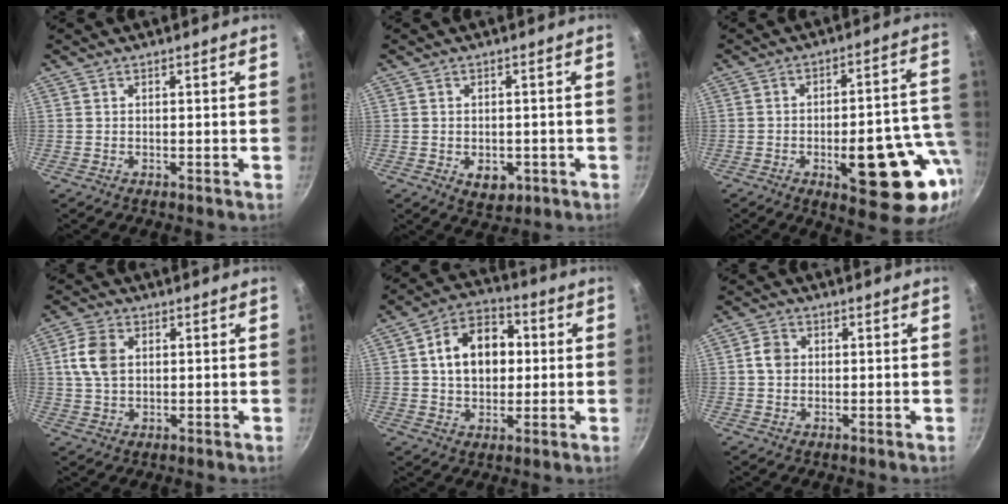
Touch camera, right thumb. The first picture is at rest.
{"total": 4.9, "force": [-1.5, 3.4, 3.2], "torque": [-0.034, 0.002, -0.011]}
{"total": 19.9, "force": [-6.1, 7.8, 17.3], "torque": [-0.179, 0.025, -0.076]}
{"total": 6.3, "force": [1.4, 4.3, 4.4], "torque": [-0.076, 0.002, 0.024]}
{"total": 13.4, "force": [1.9, 9.7, 9.1], "torque": [-0.111, 0.018, 0.020]}
{"total": 3.5, "force": [0.3, 2.9, 1.8], "torque": [-0.021, 0.006, 0.000]}